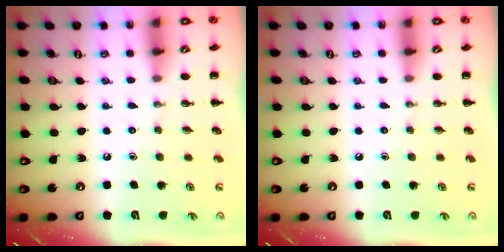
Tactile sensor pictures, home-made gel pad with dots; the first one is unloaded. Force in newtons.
{"total": 0.0}